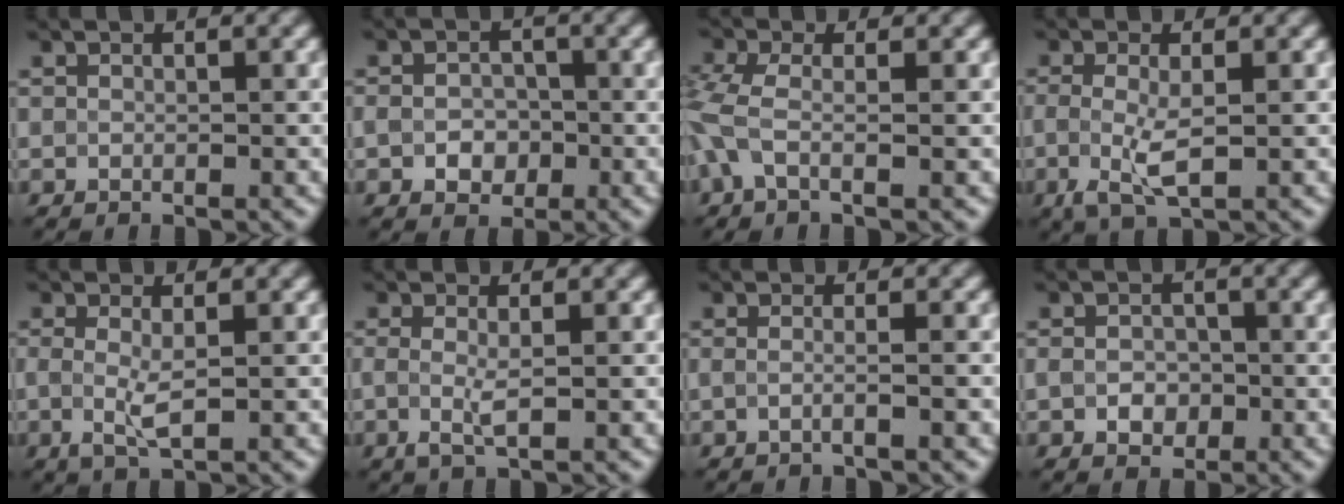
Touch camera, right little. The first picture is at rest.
{"total": 2.6, "force": [-0.7, 2.0, 1.5], "torque": [-0.030, -0.004, -0.014]}
{"total": 4.1, "force": [-0.8, 1.6, 3.7], "torque": [-0.100, 0.002, -0.023]}
{"total": 2.9, "force": [-0.5, 0.7, 2.7], "torque": [-0.062, -0.010, -0.006]}
{"total": 2.0, "force": [-0.1, 0.3, 1.9], "torque": [-0.045, -0.006, 0.001]}
{"total": 1.6, "force": [-0.2, 0.2, 1.5], "torque": [-0.037, -0.004, 0.000]}
{"total": 2.2, "force": [-0.1, 1.1, 2.0], "torque": [-0.009, -0.009, -0.030]}
{"total": 2.3, "force": [-0.6, 1.7, 1.3], "torque": [-0.026, -0.004, -0.012]}